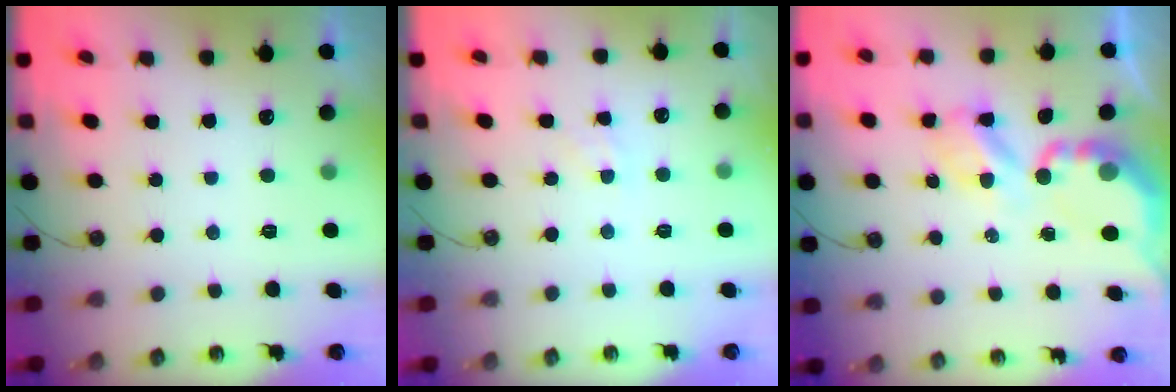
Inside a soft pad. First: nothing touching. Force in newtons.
{"total": 2.4, "press": 2.4, "slide": 0.4}
{"total": 6.9, "press": 6.8, "slide": 0.5}